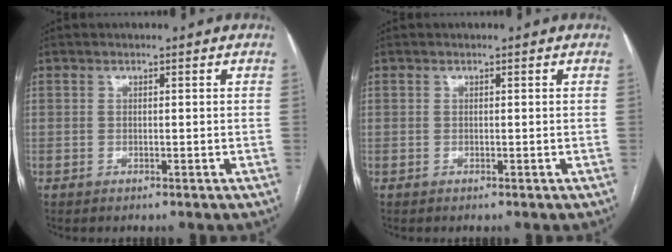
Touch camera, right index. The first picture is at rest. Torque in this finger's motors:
{"motor_torque": [0.00, 0.00, 0.00, 0.00]}